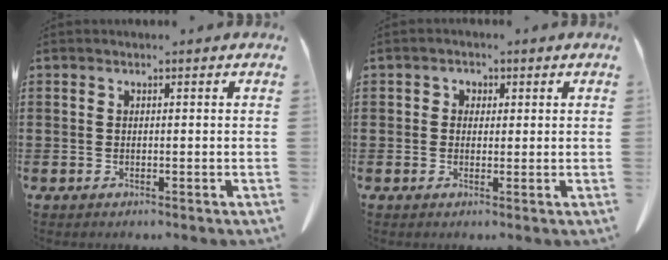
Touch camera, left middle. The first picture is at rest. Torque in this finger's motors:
{"motor_torque": [0.22, 0.24, 0.02, 0.00]}